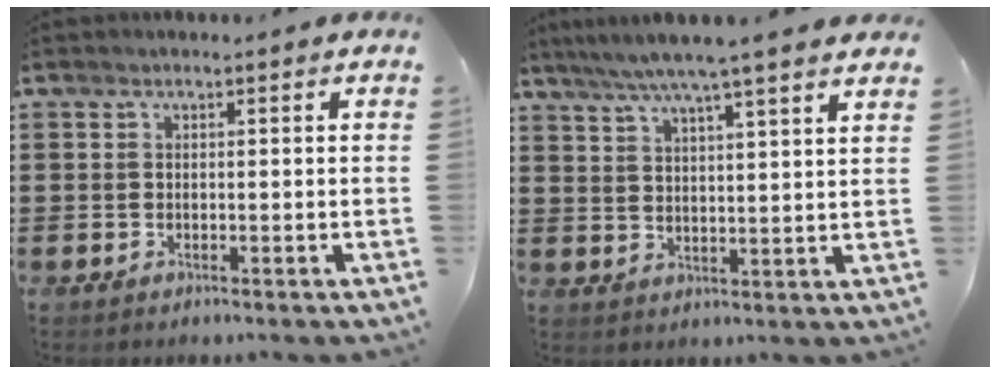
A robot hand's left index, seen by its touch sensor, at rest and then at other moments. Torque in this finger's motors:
{"motor_torque": [0.25, 0.24, -0.04, 0.20]}